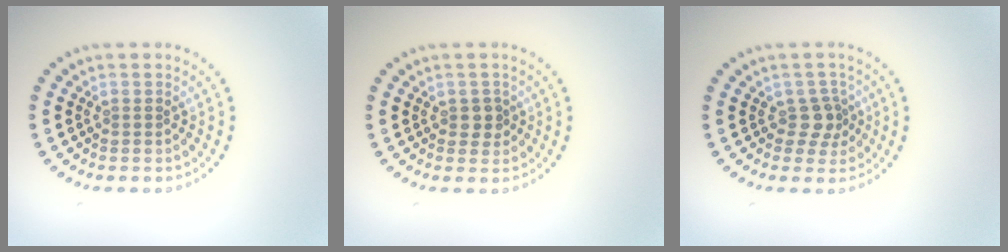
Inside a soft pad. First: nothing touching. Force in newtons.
{"total": 1.4, "press": 1.4, "slide": 0.4}
{"total": 2.0, "press": 1.6, "slide": 1.2}